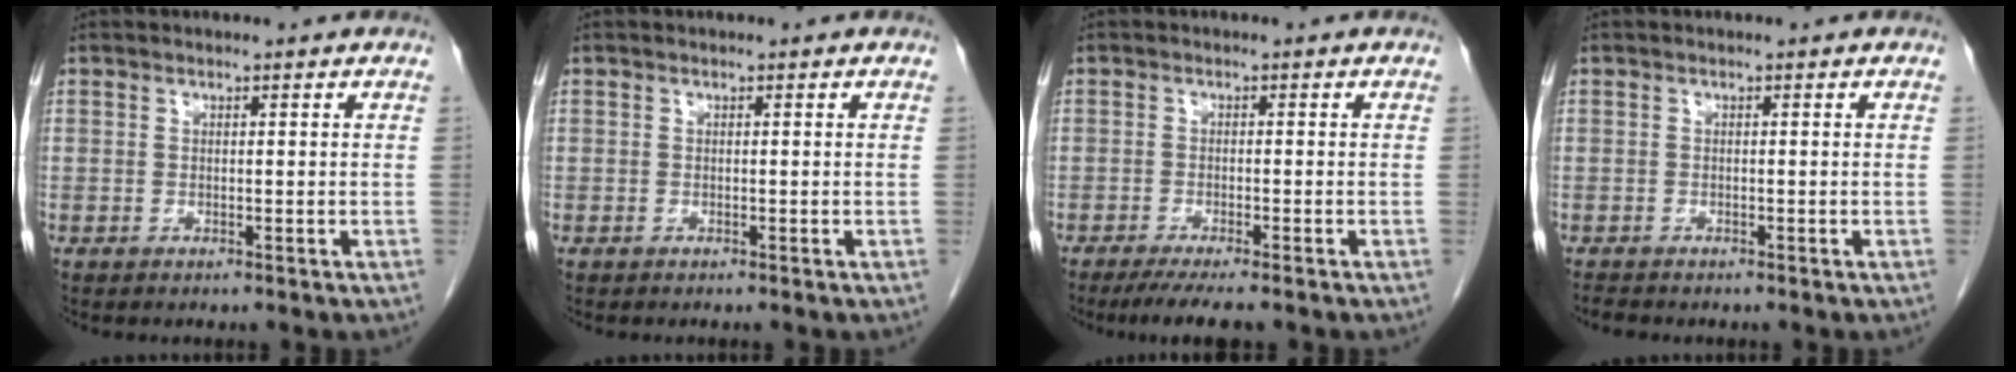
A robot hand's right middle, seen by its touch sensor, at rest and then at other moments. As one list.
[{"total": 0.0}, {"total": 6.1, "force": [-4.8, 0.1, 3.7], "torque": [-0.047, -0.013, -0.076]}, {"total": 0.8, "force": [-0.8, 0.0, 0.1], "torque": [-0.010, -0.003, -0.014]}]